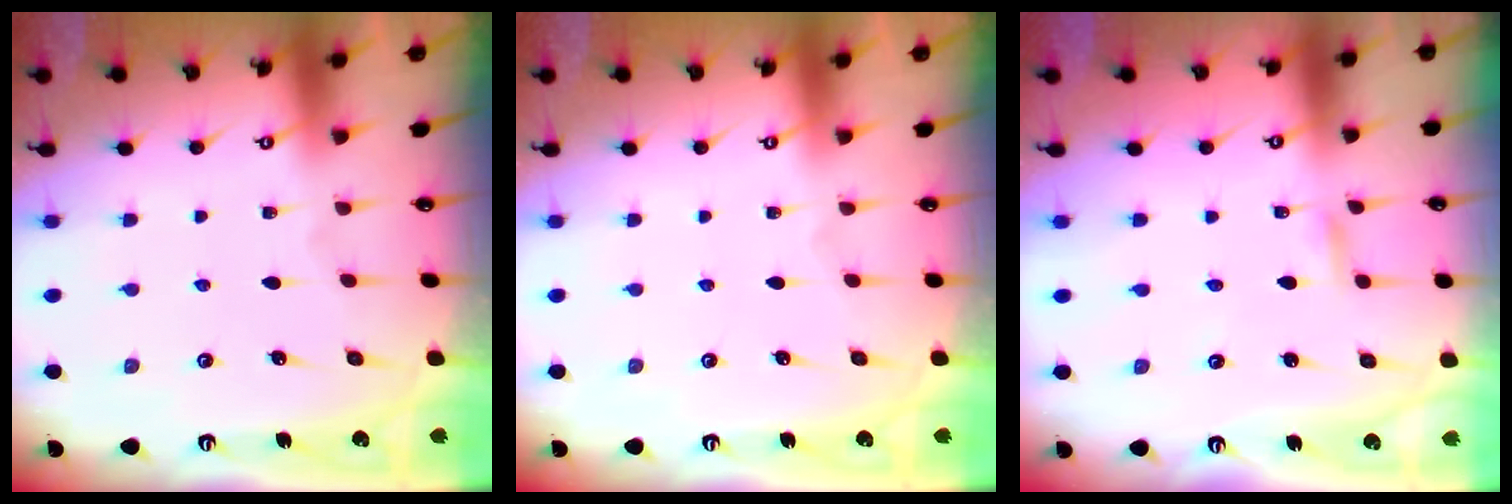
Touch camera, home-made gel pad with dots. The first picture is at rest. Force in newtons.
{"total": 0.0}
{"total": 1.6, "press": 1.6, "slide": 0.1}